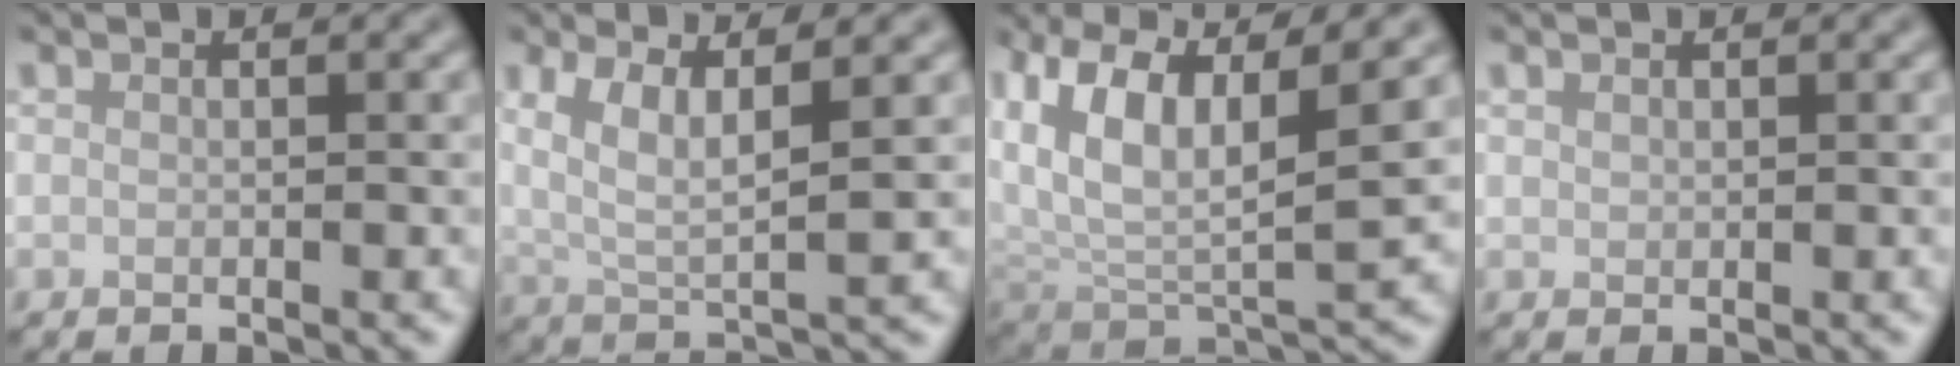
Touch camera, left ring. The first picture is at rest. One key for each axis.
{"total": 5.0, "fx": 2.1, "fy": 1.5, "fz": 4.3, "tx": -0.086, "ty": -0.005, "tz": 0.040}
{"total": 11.3, "fx": 4.6, "fy": 5.0, "fz": 9.0, "tx": -0.170, "ty": 0.006, "tz": 0.084}
{"total": 0.6, "fx": 0.4, "fy": 0.4, "fz": 0.2, "tx": -0.004, "ty": 0.001, "tz": 0.011}